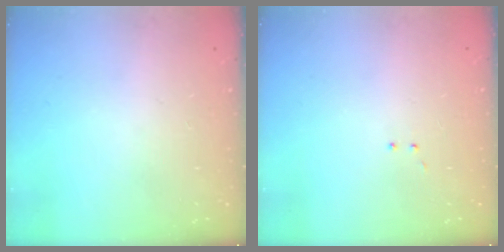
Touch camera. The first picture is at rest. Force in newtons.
{"total": 3.0, "press": 2.9, "slide": 0.7}